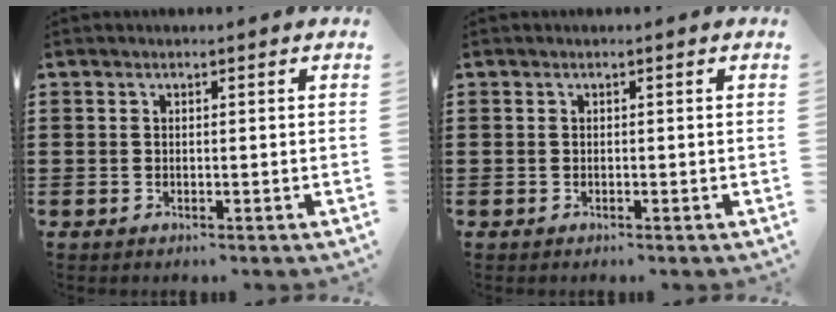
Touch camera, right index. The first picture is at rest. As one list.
[{"total": 0.0}]